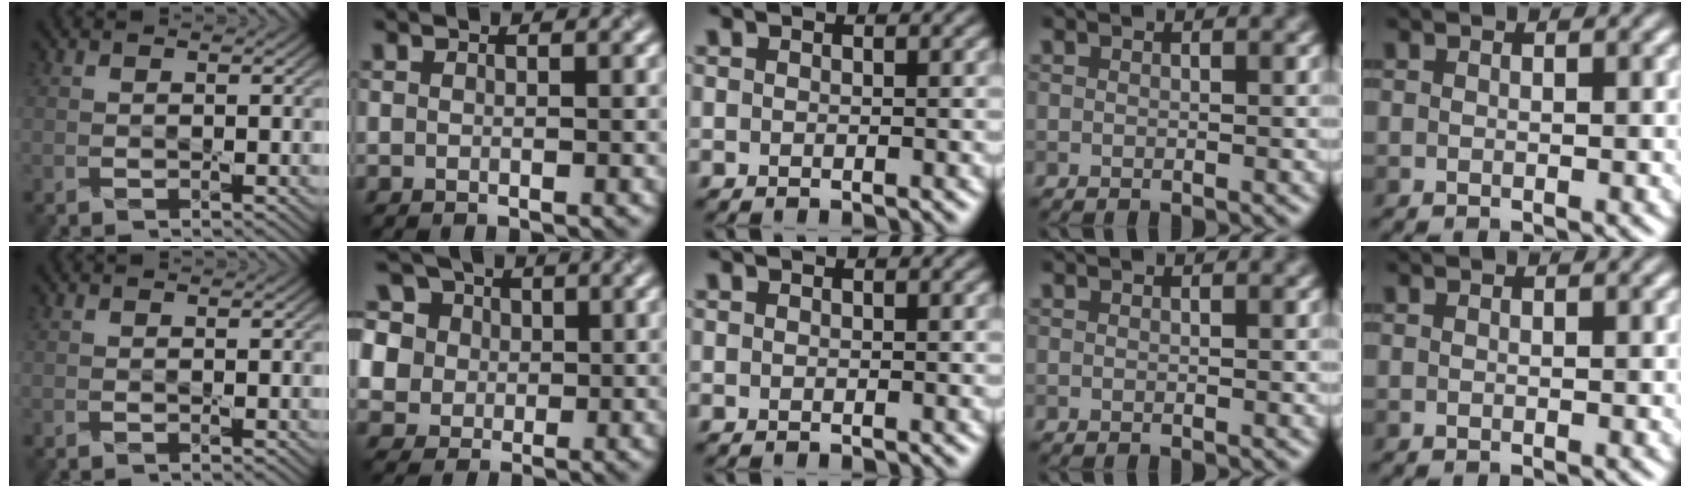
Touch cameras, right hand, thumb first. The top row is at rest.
{"index": {"total": 12.2, "force": [5.7, 9.1, 5.7], "torque": [-0.132, 0.040, 0.079]}}